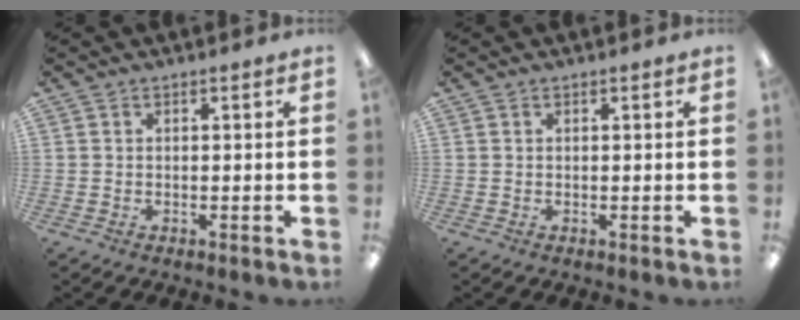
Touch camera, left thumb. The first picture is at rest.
{"total": 0.0}